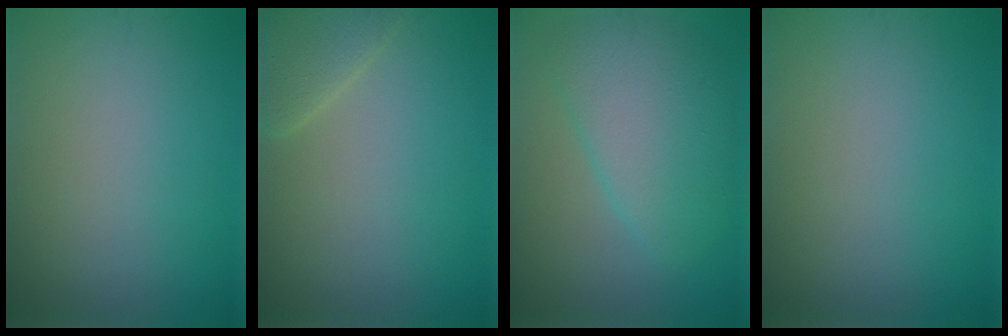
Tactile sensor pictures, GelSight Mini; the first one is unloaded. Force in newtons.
{"total": 2.0, "press": 2.0, "slide": 0.2}
{"total": 5.8, "press": 5.8, "slide": 0.1}
{"total": 0.0}